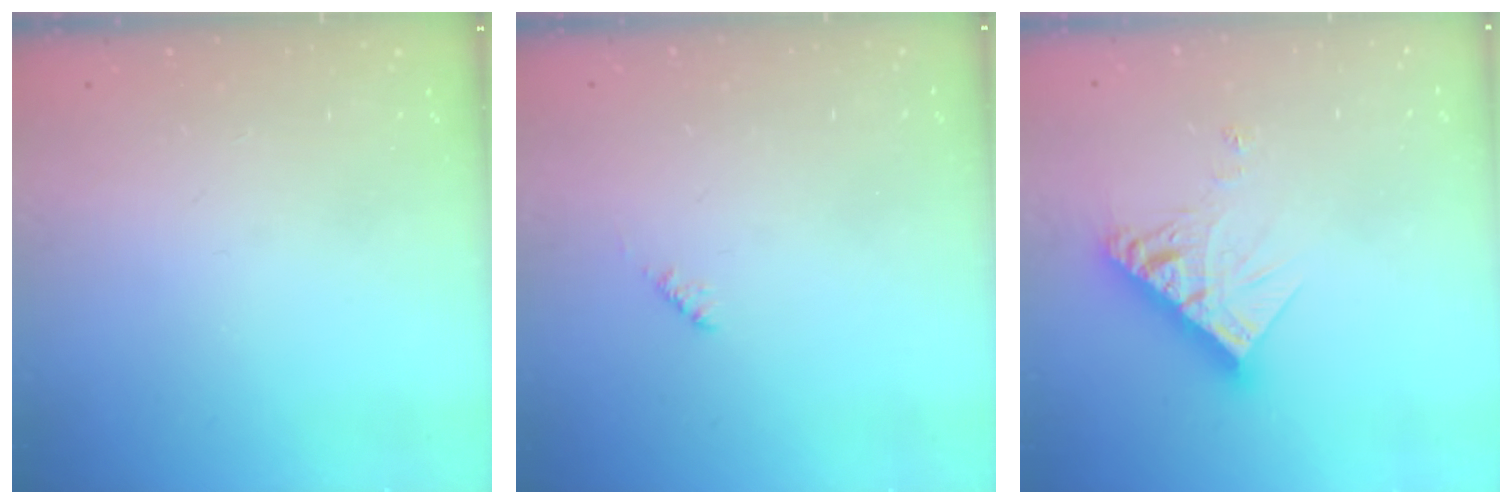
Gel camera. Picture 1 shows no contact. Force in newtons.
{"total": 3.1, "press": 3.1, "slide": 0.6}
{"total": 11.4, "press": 11.3, "slide": 1.2}